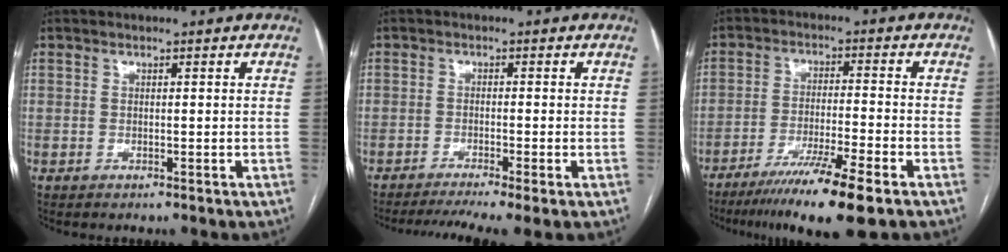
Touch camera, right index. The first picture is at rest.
{"total": 7.6, "force": [-5.7, -0.1, 4.9], "torque": [-0.077, -0.009, -0.090]}
{"total": 11.9, "force": [-8.1, -0.6, 8.6], "torque": [-0.144, -0.033, -0.134]}